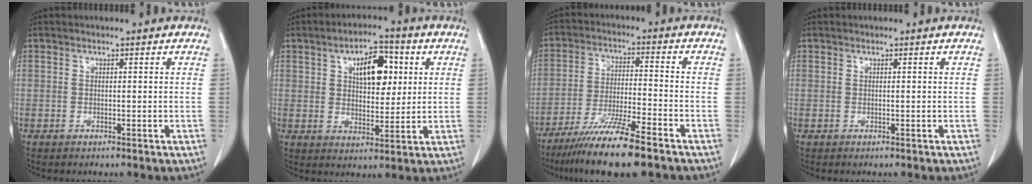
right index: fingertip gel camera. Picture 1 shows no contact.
{"total": 8.8, "force": [2.8, 4.3, 7.1], "torque": [-0.110, 0.015, 0.047]}
{"total": 12.1, "force": [-8.8, 0.2, 8.3], "torque": [-0.148, -0.035, -0.154]}
{"total": 0.0}